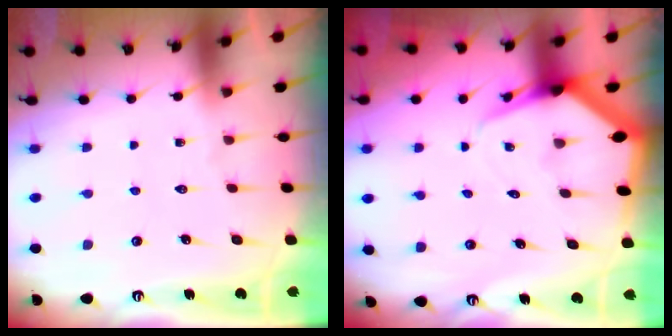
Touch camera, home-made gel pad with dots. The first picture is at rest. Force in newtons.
{"total": 5.7, "press": 5.7, "slide": 0.5}